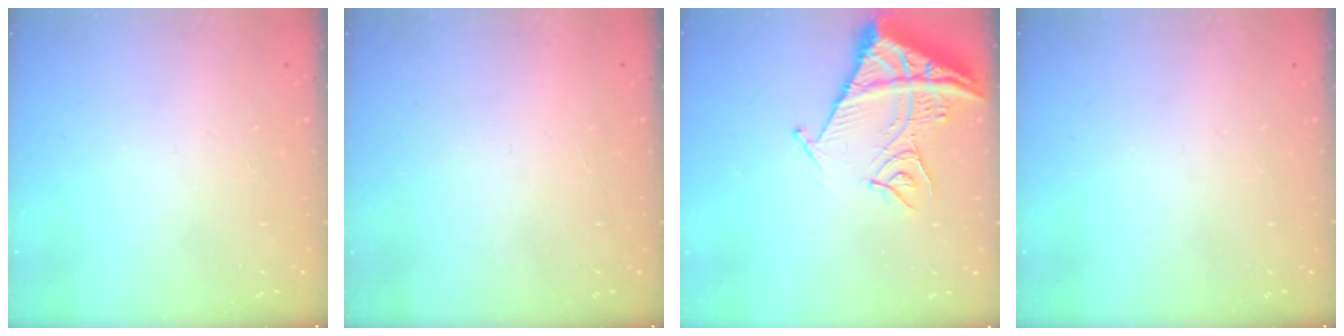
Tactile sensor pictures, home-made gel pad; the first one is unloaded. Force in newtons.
{"total": 1.6, "press": 1.6, "slide": 0.1}
{"total": 14.1, "press": 14.0, "slide": 1.6}
{"total": 0.0}